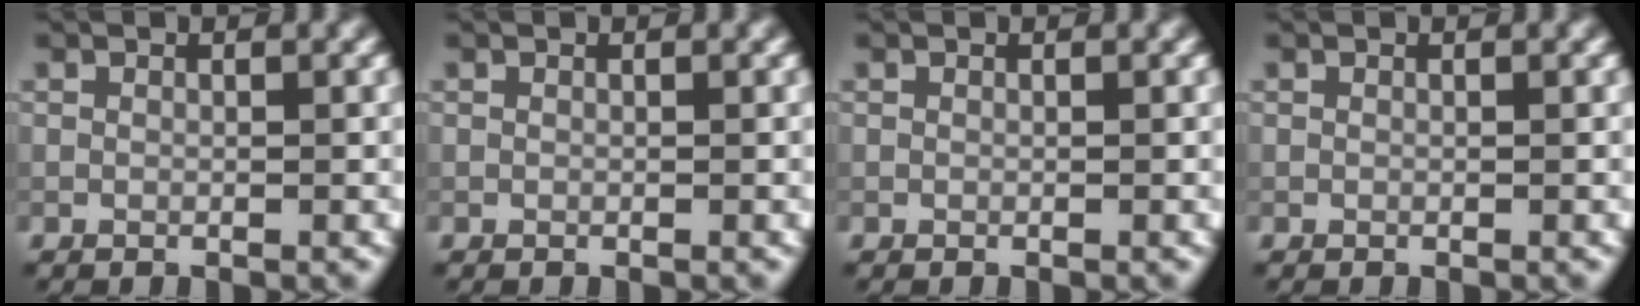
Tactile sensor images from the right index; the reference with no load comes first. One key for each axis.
{"total": 0.0}
{"total": 0.0}
{"total": 0.0}